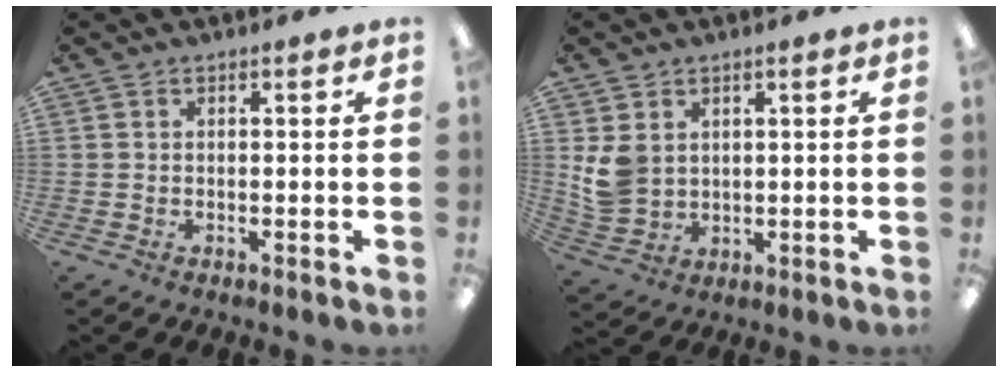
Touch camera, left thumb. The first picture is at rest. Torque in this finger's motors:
{"motor_torque": [0.52, 0.44, 1.08, -0.42, 0.01]}